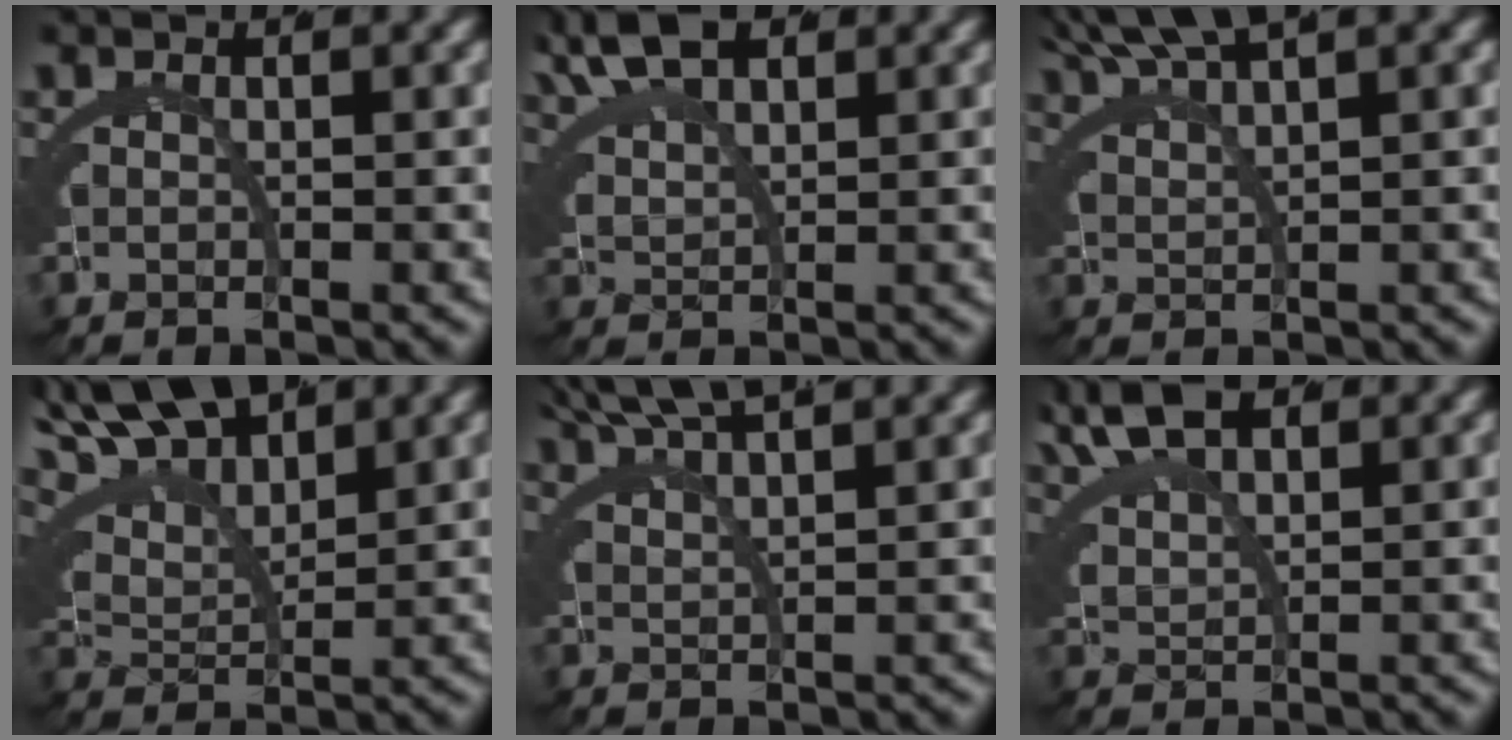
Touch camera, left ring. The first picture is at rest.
{"total": 4.2, "force": [3.7, 0.5, 2.0], "torque": [-0.042, 0.006, 0.072]}
{"total": 3.9, "force": [3.5, -1.3, 1.0], "torque": [-0.006, 0.016, 0.065]}
{"total": 7.5, "force": [5.9, 2.7, 3.7], "torque": [-0.071, 0.027, 0.092]}
{"total": 4.5, "force": [4.2, -1.2, 1.3], "torque": [-0.011, 0.016, 0.074]}
{"total": 4.2, "force": [3.7, 0.5, 2.0], "torque": [-0.045, 0.006, 0.072]}